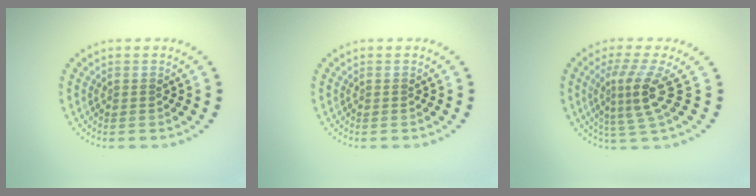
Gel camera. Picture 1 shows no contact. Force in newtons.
{"total": 0.0}
{"total": 3.7, "press": 2.6, "slide": 2.6}